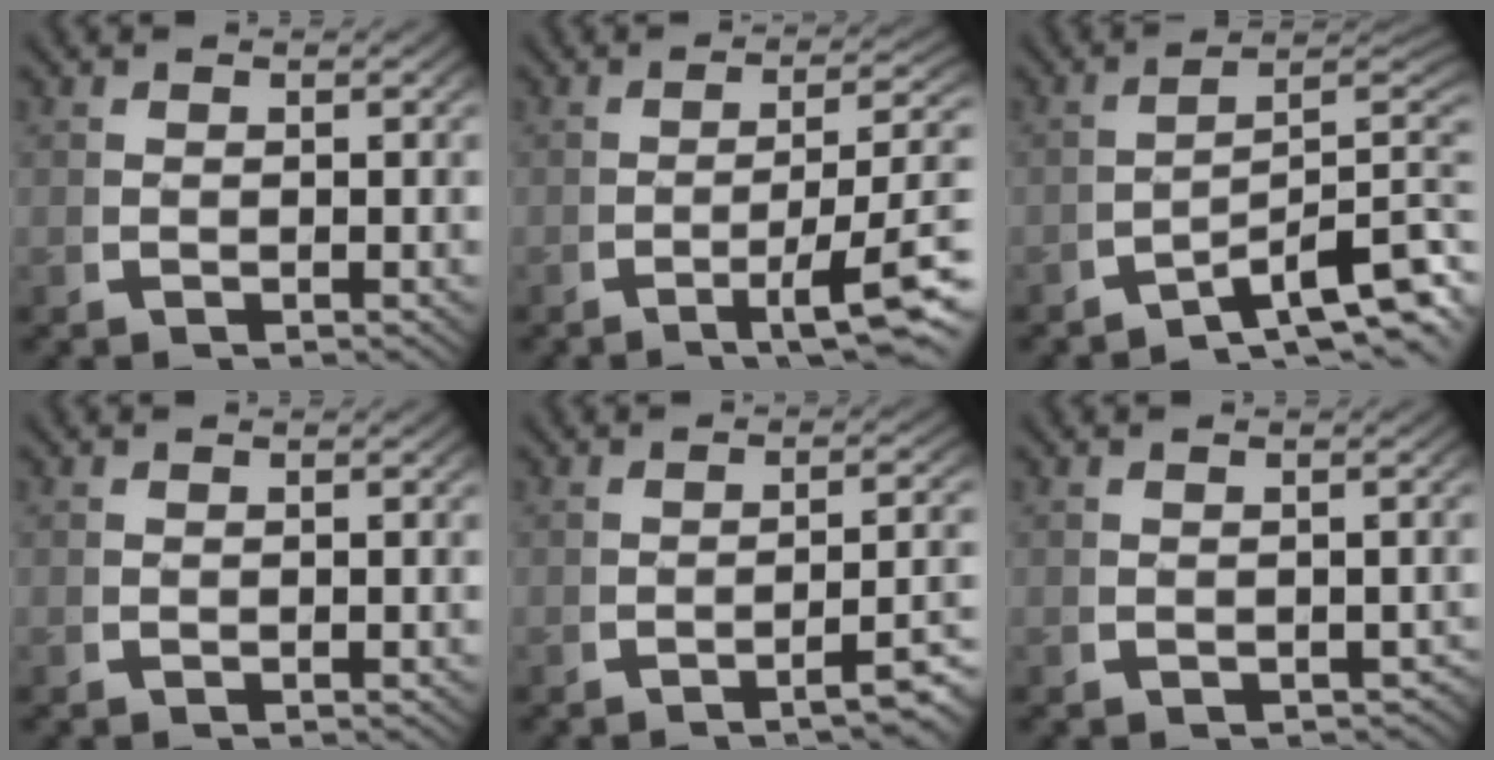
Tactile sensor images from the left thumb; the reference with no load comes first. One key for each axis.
{"total": 7.9, "fx": -2.4, "fy": 2.8, "fz": 7.0, "tx": -0.109, "ty": -0.017, "tz": -0.030}
{"total": 9.8, "fx": -3.4, "fy": 5.4, "fz": 7.4, "tx": -0.109, "ty": -0.039, "tz": -0.041}
{"total": 0.0}
{"total": 4.5, "fx": -2.5, "fy": 1.0, "fz": 3.6, "tx": -0.043, "ty": 0.003, "tz": -0.037}
{"total": 1.4, "fx": -1.1, "fy": 0.7, "fz": 0.5, "tx": -0.002, "ty": -0.006, "tz": -0.014}